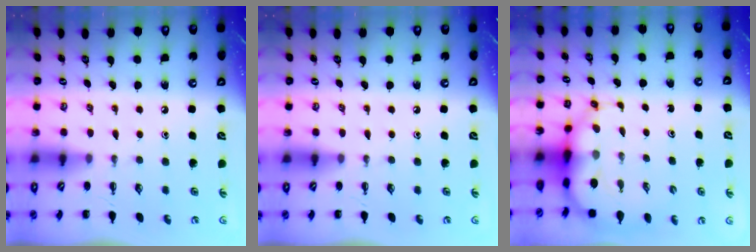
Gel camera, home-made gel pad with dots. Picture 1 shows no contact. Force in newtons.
{"total": 0.0}
{"total": 7.4, "press": 7.0, "slide": 2.2}